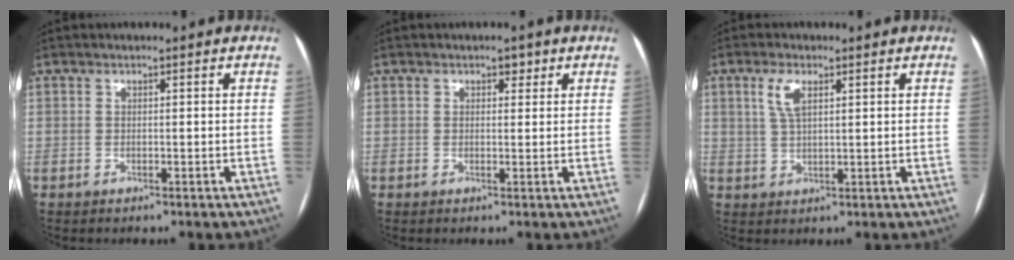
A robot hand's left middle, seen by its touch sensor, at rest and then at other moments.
{"total": 1.5, "force": [0.9, 1.0, 0.7], "torque": [-0.004, 0.002, 0.010]}
{"total": 3.8, "force": [1.7, 1.2, 3.2], "torque": [-0.071, 0.006, 0.036]}